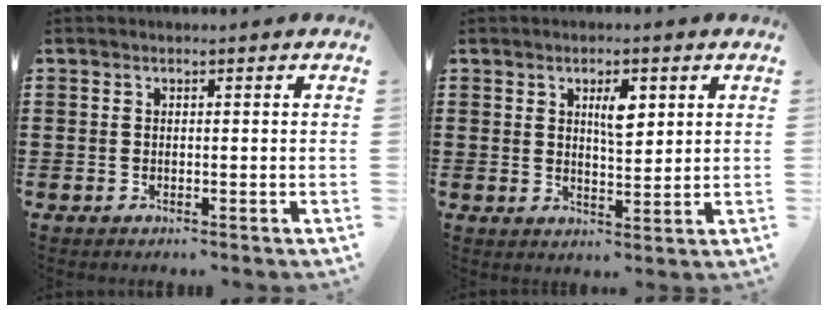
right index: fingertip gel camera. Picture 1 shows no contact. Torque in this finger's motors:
{"motor_torque": [0.09, -0.08, 0.16, 0.05]}